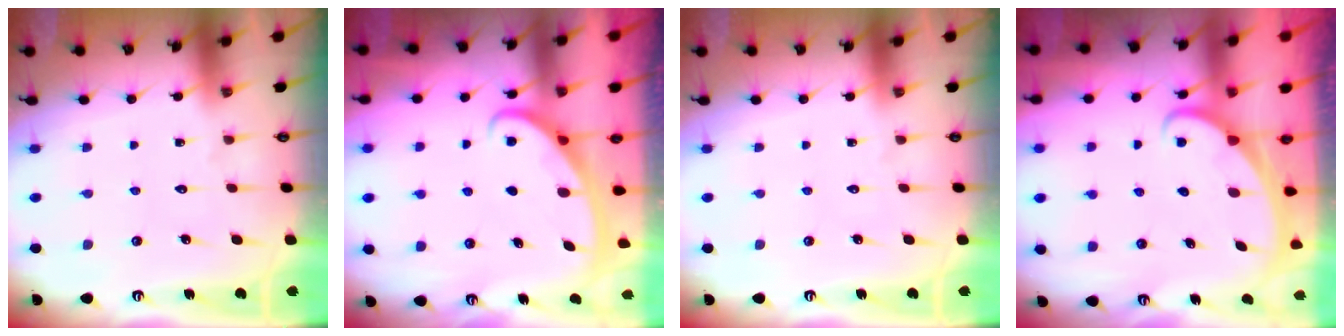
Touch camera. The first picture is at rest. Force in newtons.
{"total": 2.8, "press": 2.8, "slide": 0.4}
{"total": 0.0}
{"total": 1.7, "press": 1.7, "slide": 0.1}